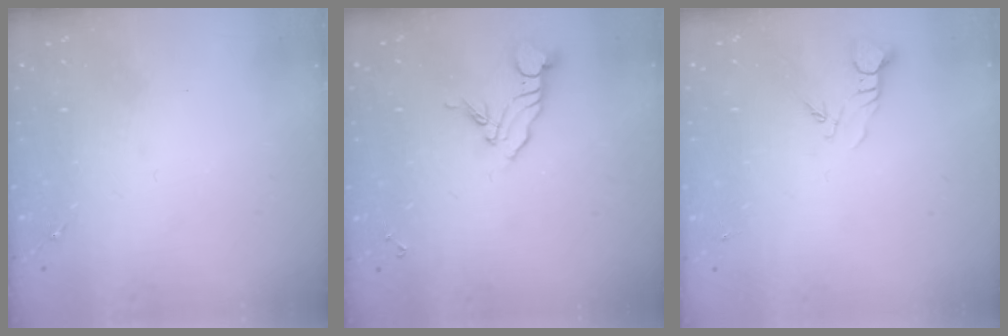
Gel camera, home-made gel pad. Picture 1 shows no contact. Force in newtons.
{"total": 8.5, "press": 8.4, "slide": 0.9}
{"total": 3.4, "press": 3.4, "slide": 0.2}